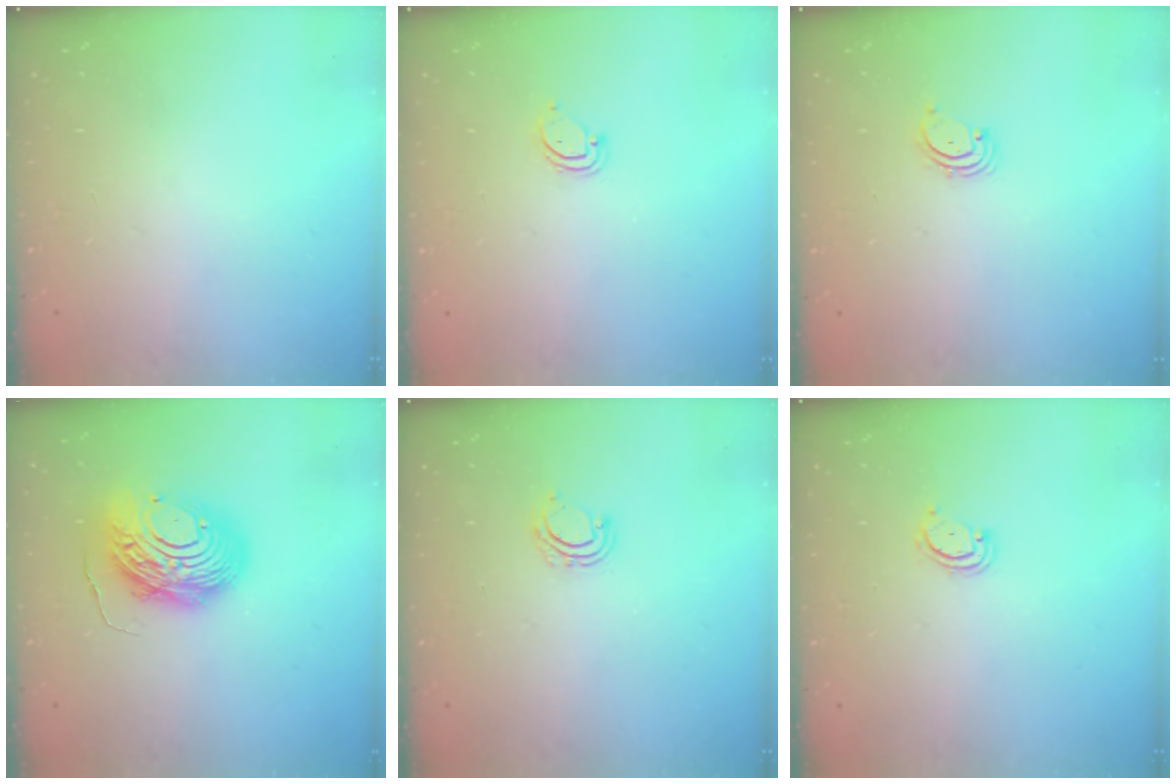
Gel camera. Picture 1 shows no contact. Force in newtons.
{"total": 3.6, "press": 3.6, "slide": 0.2}
{"total": 1.7, "press": 1.6, "slide": 0.2}
{"total": 13.7, "press": 13.6, "slide": 1.4}
{"total": 6.0, "press": 5.8, "slide": 1.6}
{"total": 2.6, "press": 2.6, "slide": 0.3}